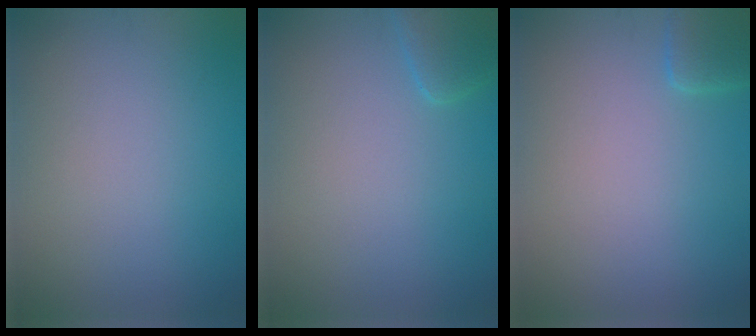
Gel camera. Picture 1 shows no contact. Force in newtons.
{"total": 2.1, "press": 2.1, "slide": 0.2}
{"total": 2.0, "press": 2.0, "slide": 0.3}